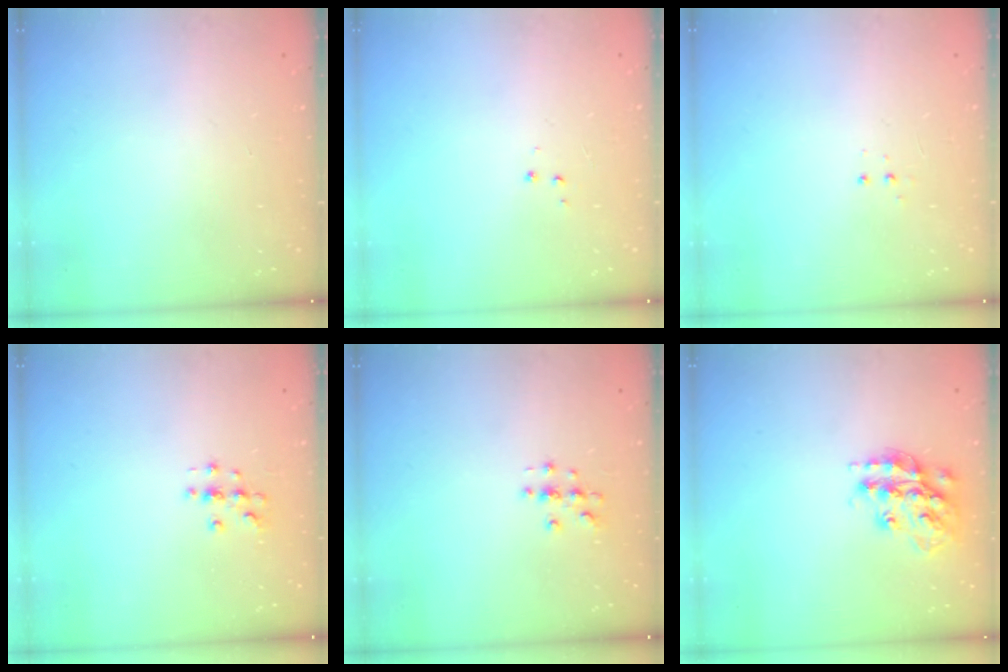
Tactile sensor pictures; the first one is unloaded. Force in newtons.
{"total": 3.3, "press": 3.3, "slide": 0.4}
{"total": 3.3, "press": 3.2, "slide": 0.7}
{"total": 3.4, "press": 3.4, "slide": 0.4}
{"total": 2.7, "press": 2.7, "slide": 0.3}
{"total": 16.1, "press": 16.1, "slide": 1.2}